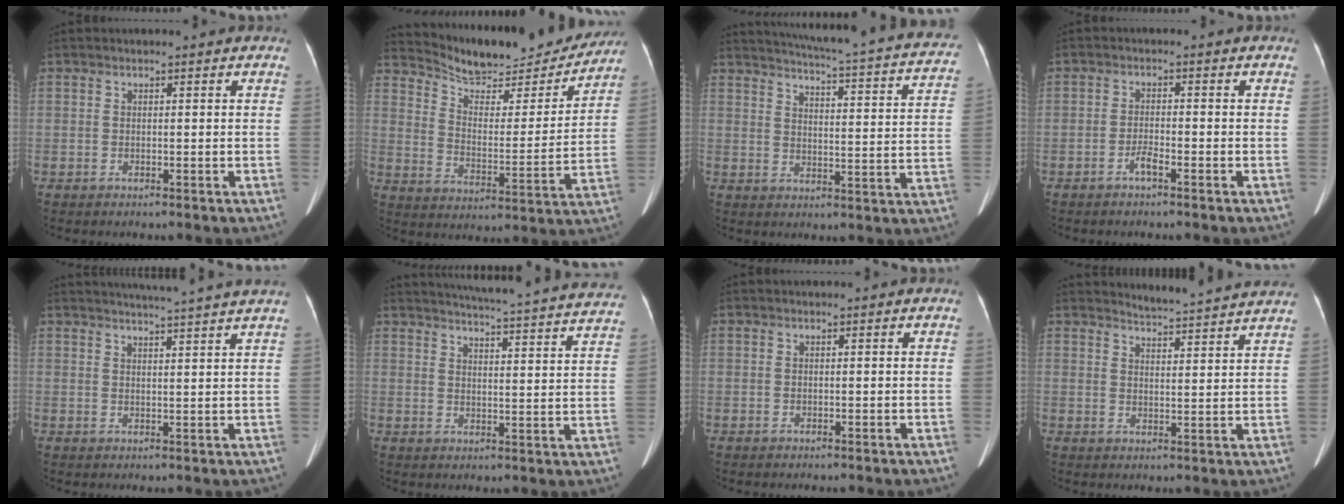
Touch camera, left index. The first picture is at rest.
{"total": 18.5, "force": [17.5, 3.5, 4.7], "torque": [-0.074, -0.025, 0.250]}
{"total": 25.9, "force": [23.0, 2.4, 11.8], "torque": [-0.171, -0.056, 0.265]}
{"total": 1.7, "force": [-1.2, 0.1, 1.2], "torque": [-0.026, 0.000, -0.024]}
{"total": 10.6, "force": [9.6, -1.5, 4.2], "torque": [-0.061, -0.001, 0.112]}
{"total": 27.8, "force": [26.2, 1.5, 9.2], "torque": [-0.139, -0.063, 0.304]}
{"total": 0.0}
{"total": 9.7, "force": [9.5, -0.9, 2.0], "torque": [-0.043, -0.007, 0.115]}